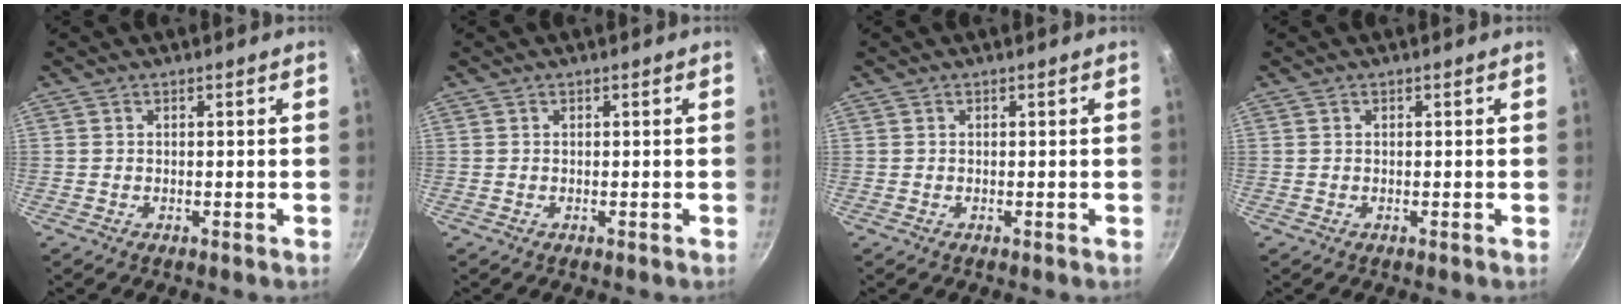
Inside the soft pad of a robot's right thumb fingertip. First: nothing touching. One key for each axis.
{"total": 0.0}
{"total": 0.0}
{"total": 0.0}